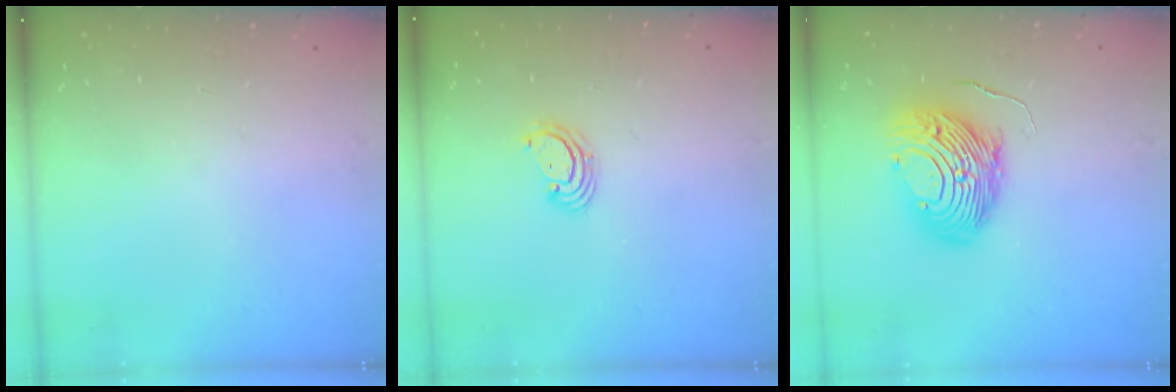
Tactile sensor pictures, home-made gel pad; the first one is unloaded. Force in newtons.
{"total": 2.4, "press": 2.4, "slide": 0.2}
{"total": 13.1, "press": 13.0, "slide": 1.2}